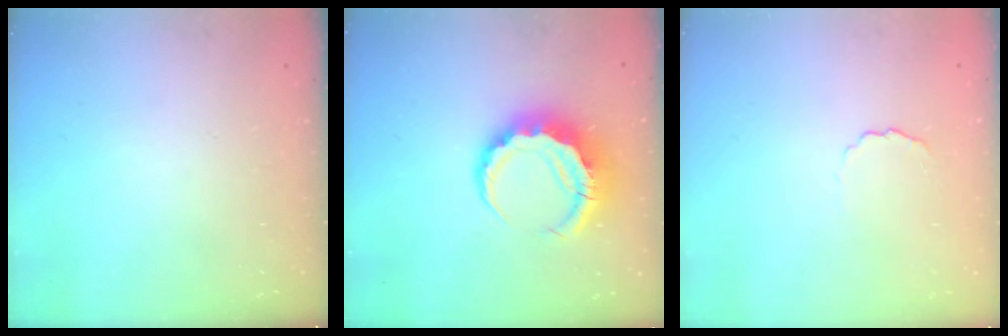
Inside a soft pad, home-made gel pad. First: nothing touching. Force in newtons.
{"total": 9.1, "press": 9.0, "slide": 1.7}
{"total": 2.4, "press": 2.4, "slide": 0.5}